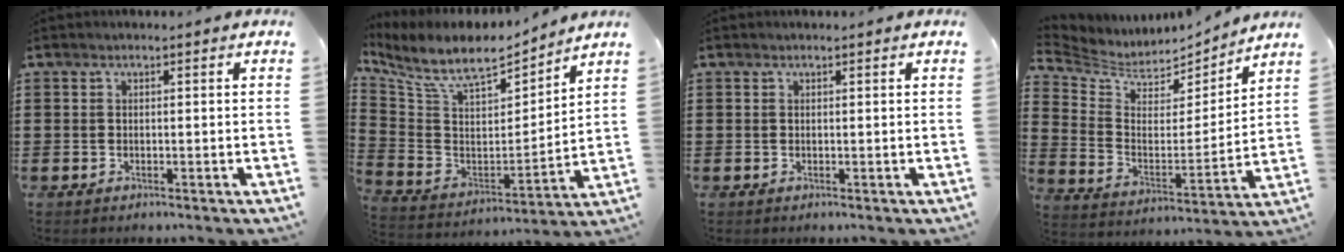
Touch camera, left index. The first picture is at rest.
{"total": 9.6, "force": [7.9, 3.0, 4.7], "torque": [-0.127, -0.048, 0.137]}
{"total": 0.0}
{"total": 4.8, "force": [4.3, 2.1, 0.6], "torque": [-0.045, -0.039, 0.068]}